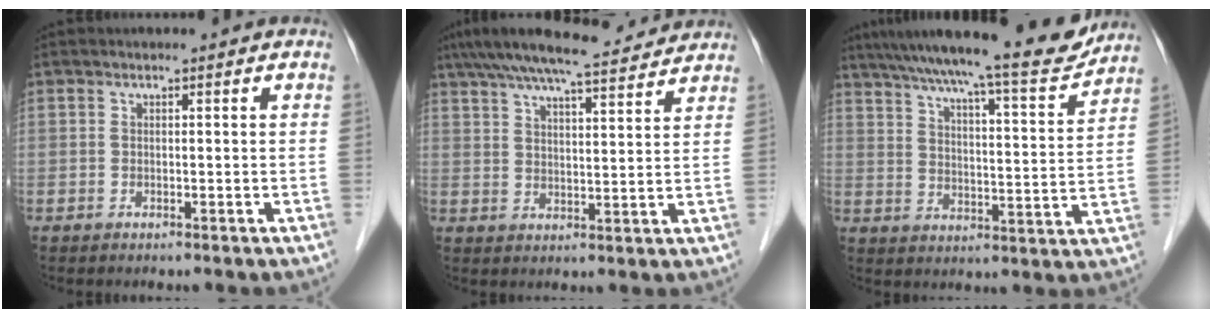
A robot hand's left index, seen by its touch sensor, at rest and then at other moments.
{"total": 14.9, "force": [13.3, 1.8, 6.6], "torque": [-0.117, 0.032, 0.197]}
{"total": 19.6, "force": [17.3, 0.9, 9.2], "torque": [-0.147, -0.012, 0.243]}